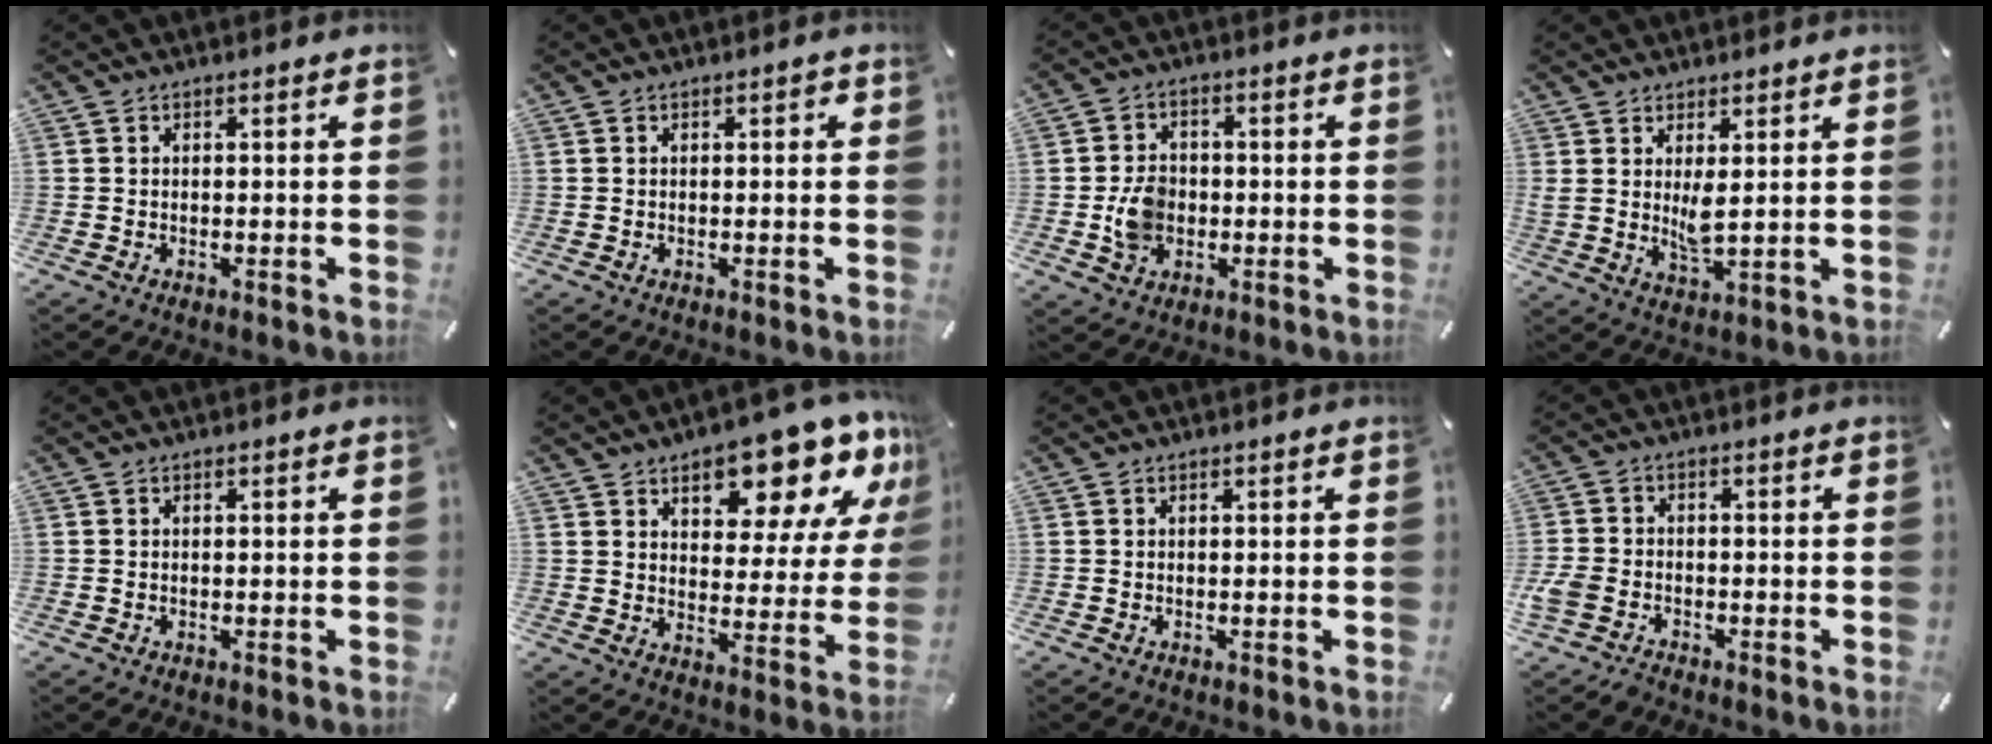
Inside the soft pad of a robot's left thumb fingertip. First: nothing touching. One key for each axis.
{"total": 0.7, "fx": 0.1, "fy": 0.4, "fz": 0.6, "tx": -0.011, "ty": 0.005, "tz": 0.000}
{"total": 7.2, "fx": -1.2, "fy": 6.0, "fz": 3.7, "tx": -0.070, "ty": 0.003, "tz": -0.022}
{"total": 5.1, "fx": 2.0, "fy": 1.6, "fz": 4.4, "tx": -0.088, "ty": -0.015, "tz": 0.034}
{"total": 0.0}
{"total": 16.3, "fx": 11.7, "fy": 7.3, "fz": 8.6, "tx": -0.112, "ty": -0.080, "tz": 0.196}
{"total": 0.0}
{"total": 4.2, "fx": -2.8, "fy": 2.7, "fz": 1.7, "tx": -0.045, "ty": 0.011, "tz": -0.056}